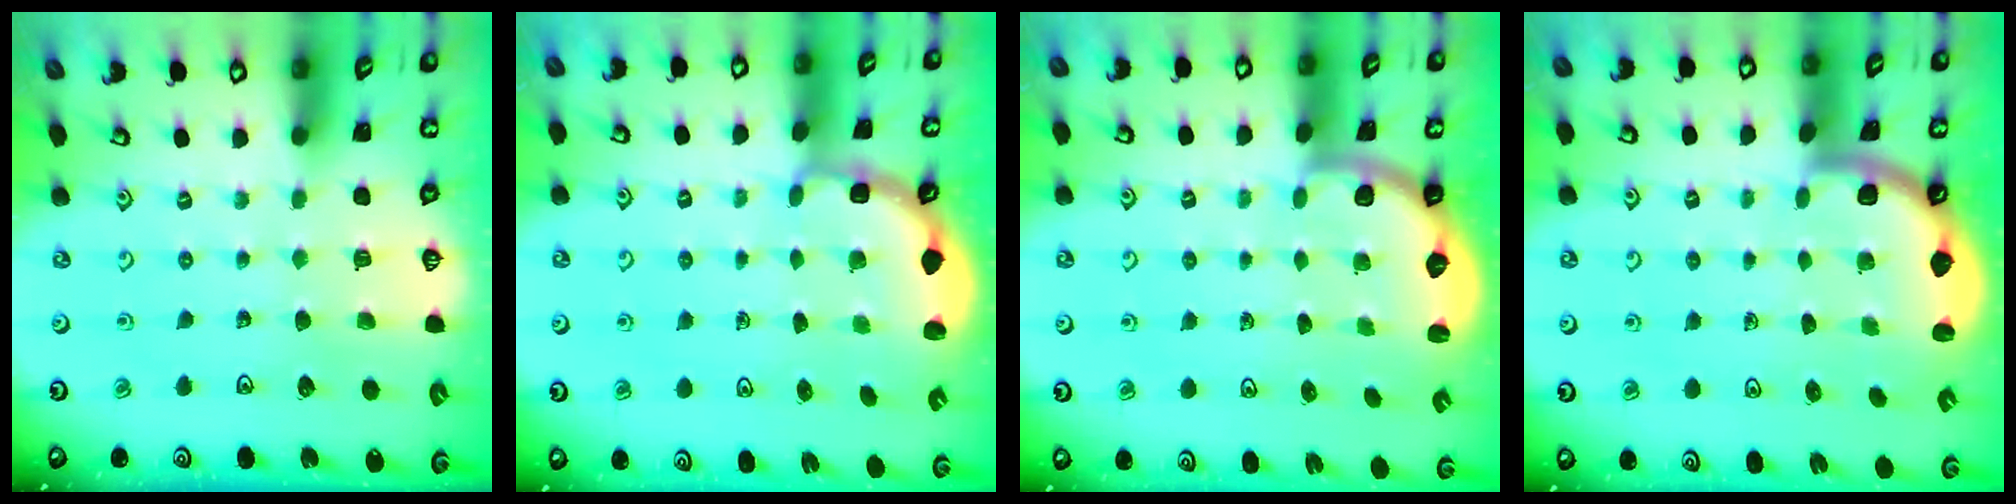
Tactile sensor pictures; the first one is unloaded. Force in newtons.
{"total": 2.7, "press": 2.3, "slide": 1.4}
{"total": 2.6, "press": 2.2, "slide": 1.3}
{"total": 1.8, "press": 1.8, "slide": 0.1}